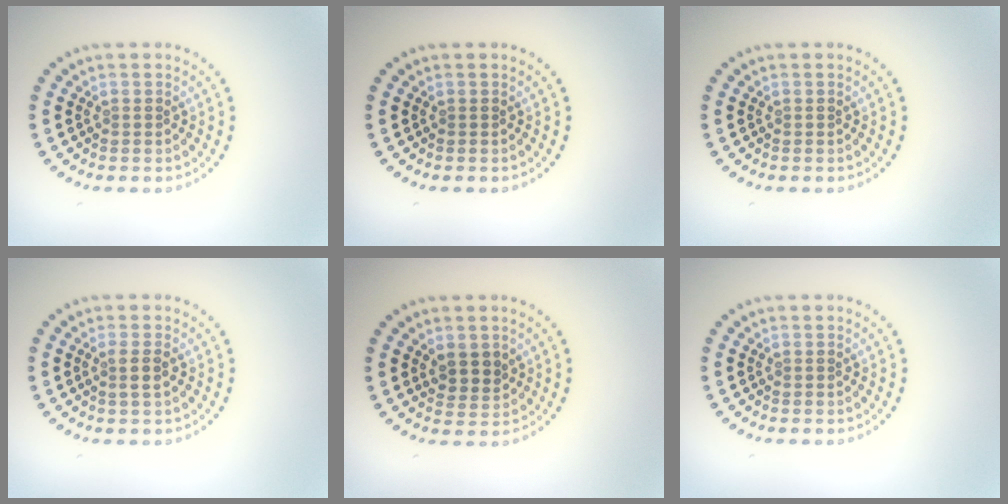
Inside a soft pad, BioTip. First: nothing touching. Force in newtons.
{"total": 0.0}
{"total": 0.0}
{"total": 1.5, "press": 1.3, "slide": 0.8}
{"total": 2.2, "press": 2.0, "slide": 0.9}
{"total": 0.0}